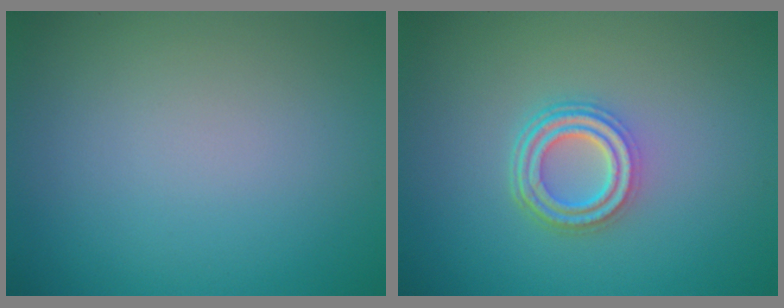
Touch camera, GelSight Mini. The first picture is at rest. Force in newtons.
{"total": 4.1, "press": 3.1, "slide": 2.6}